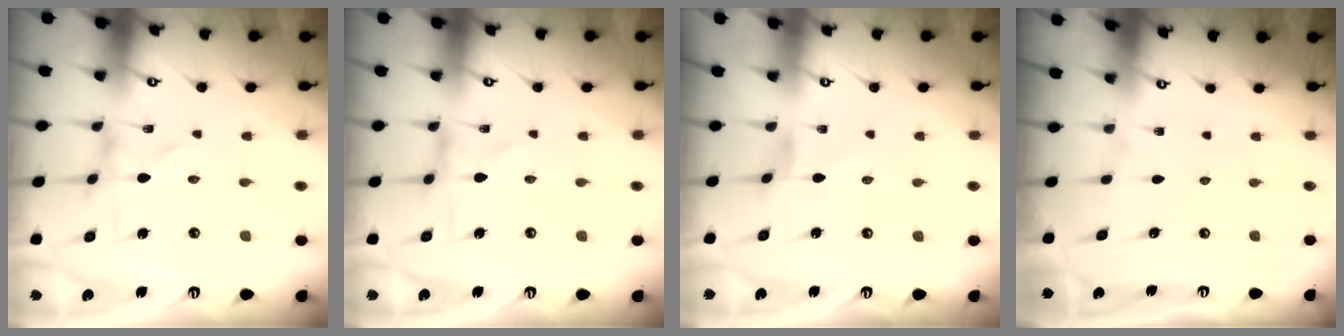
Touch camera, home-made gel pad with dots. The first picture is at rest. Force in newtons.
{"total": 0.9, "press": 0.9, "slide": 0.2}
{"total": 1.7, "press": 1.7, "slide": 0.2}
{"total": 0.0}